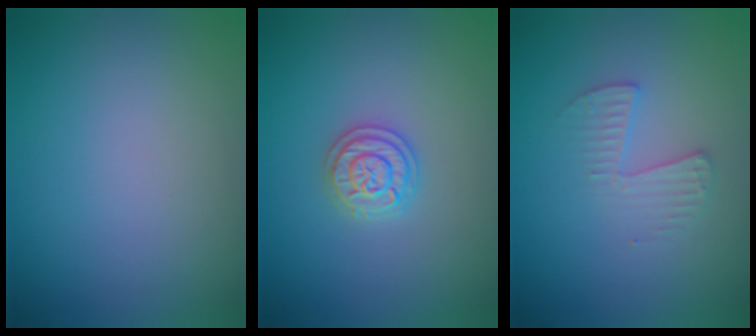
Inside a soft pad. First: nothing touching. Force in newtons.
{"total": 2.3, "press": 2.3, "slide": 0.5}
{"total": 2.1, "press": 2.0, "slide": 0.1}